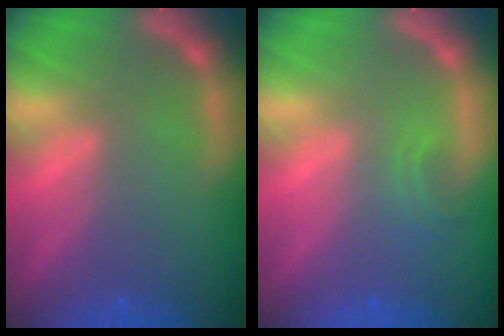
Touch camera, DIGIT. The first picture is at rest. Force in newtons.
{"total": 1.4}